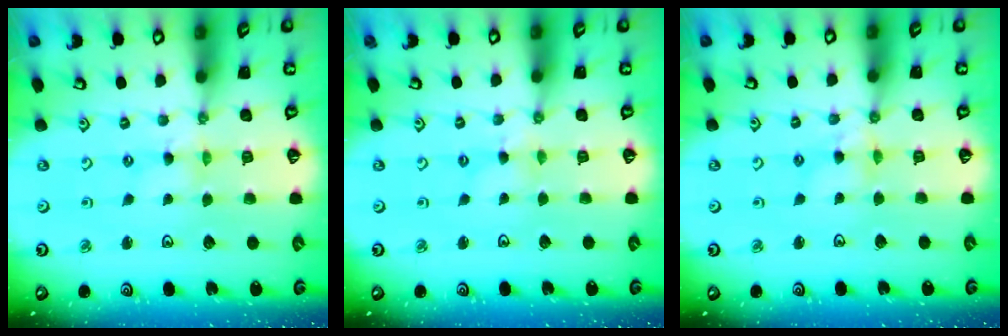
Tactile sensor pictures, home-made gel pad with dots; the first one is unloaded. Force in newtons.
{"total": 1.3, "press": 1.3, "slide": 0.2}
{"total": 4.9, "press": 4.9, "slide": 0.5}